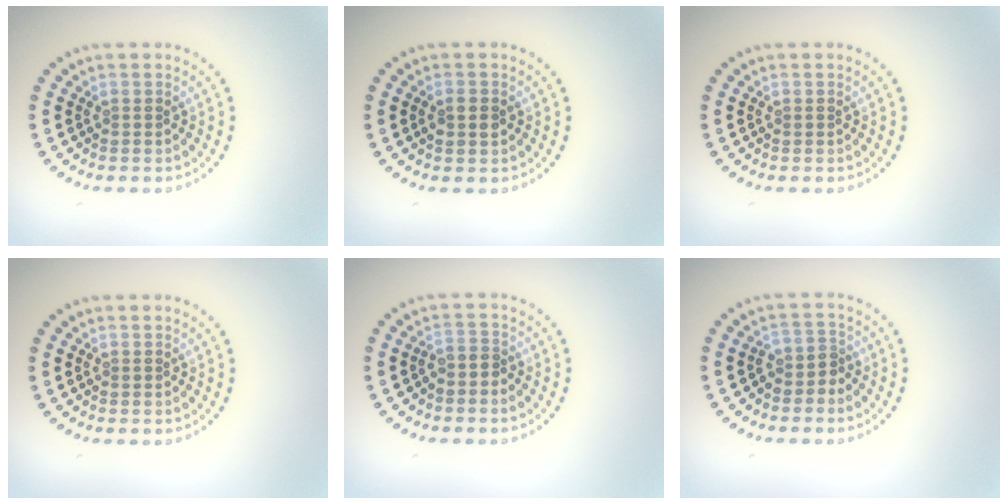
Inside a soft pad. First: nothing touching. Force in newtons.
{"total": 1.5, "press": 1.5, "slide": 0.1}
{"total": 0.0}
{"total": 0.0}
{"total": 1.2, "press": 0.8, "slide": 0.9}
{"total": 1.9, "press": 1.5, "slide": 1.2}